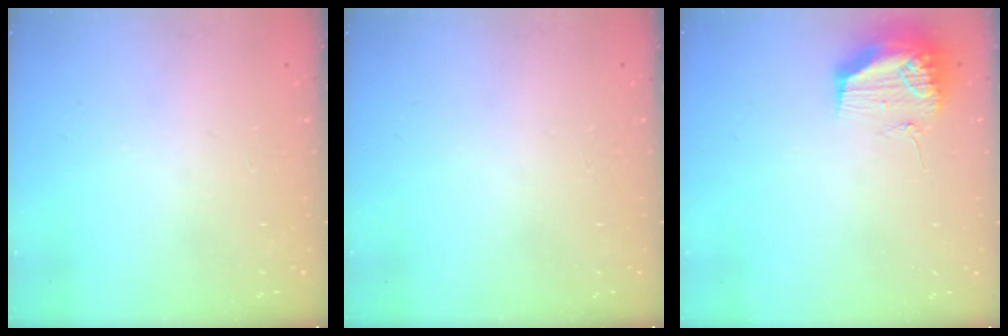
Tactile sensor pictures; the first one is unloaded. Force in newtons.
{"total": 0.0}
{"total": 11.1, "press": 11.1, "slide": 0.8}